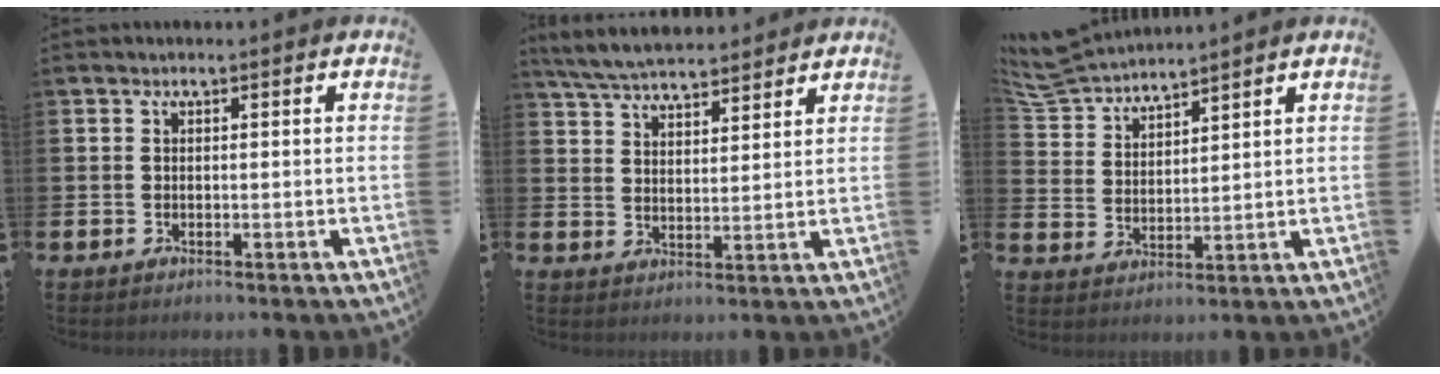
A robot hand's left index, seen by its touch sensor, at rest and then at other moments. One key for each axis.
{"total": 6.2, "fx": 6.1, "fy": 1.0, "fz": 1.2, "tx": -0.048, "ty": -0.027, "tz": 0.111}
{"total": 5.7, "fx": 5.6, "fy": 0.8, "fz": 0.5, "tx": -0.040, "ty": -0.027, "tz": 0.102}